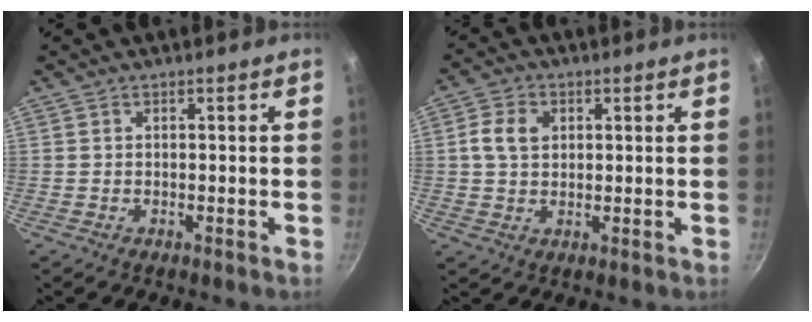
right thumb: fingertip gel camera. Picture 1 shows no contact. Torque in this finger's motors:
{"motor_torque": [-0.23, 0.27, 0.21, -0.04, 0.02]}